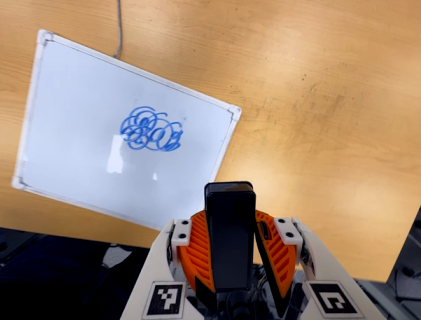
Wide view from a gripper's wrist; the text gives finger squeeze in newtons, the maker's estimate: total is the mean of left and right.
{"total": 6.6, "left": 6.6, "right": 6.5}